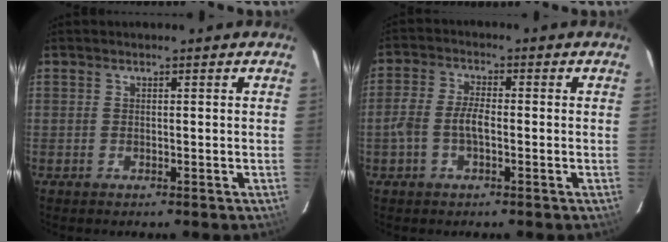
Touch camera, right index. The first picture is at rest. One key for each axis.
{"total": 4.8, "fx": -1.4, "fy": 2.0, "fz": 4.1, "tx": -0.090, "ty": 0.009, "tz": -0.028}